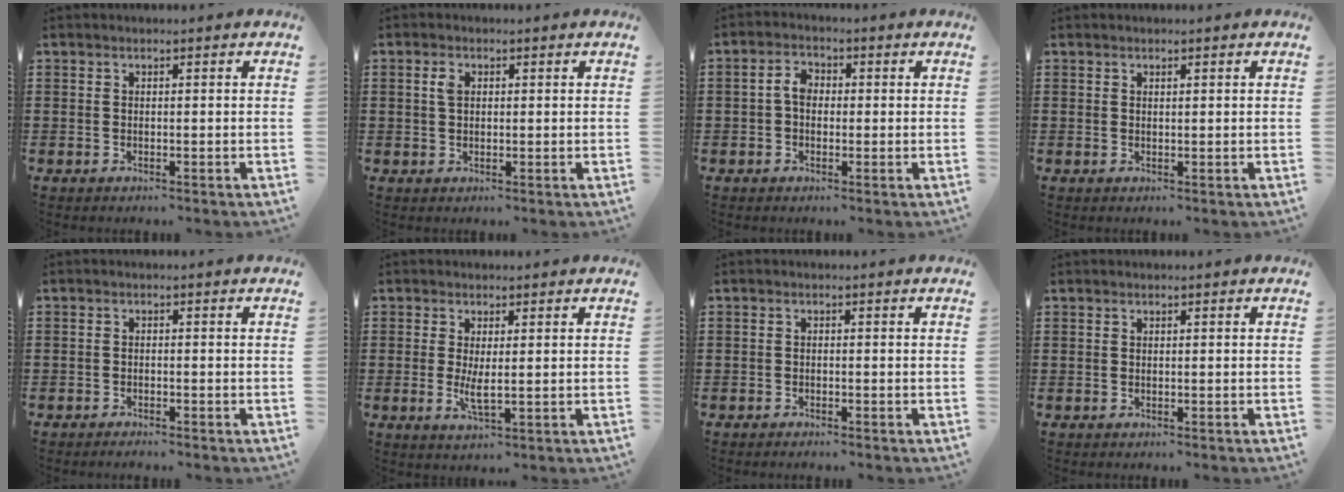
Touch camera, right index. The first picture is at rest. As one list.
[{"total": 2.0, "force": [0.6, 1.1, 1.5], "torque": [-0.034, 0.007, 0.010]}, {"total": 3.5, "force": [-0.1, 2.4, 2.5], "torque": [-0.060, 0.008, -0.007]}, {"total": 0.7, "force": [0.6, 0.3, 0.2], "torque": [-0.006, 0.002, 0.011]}, {"total": 1.0, "force": [-1.0, 0.1, 0.0], "torque": [-0.001, 0.002, -0.020]}, {"total": 3.3, "force": [0.4, 0.5, 3.3], "torque": [-0.062, -0.007, 0.009]}, {"total": 0.7, "force": [-0.7, 0.1, 0.0], "torque": [-0.002, -0.001, -0.014]}, {"total": 0.0}]